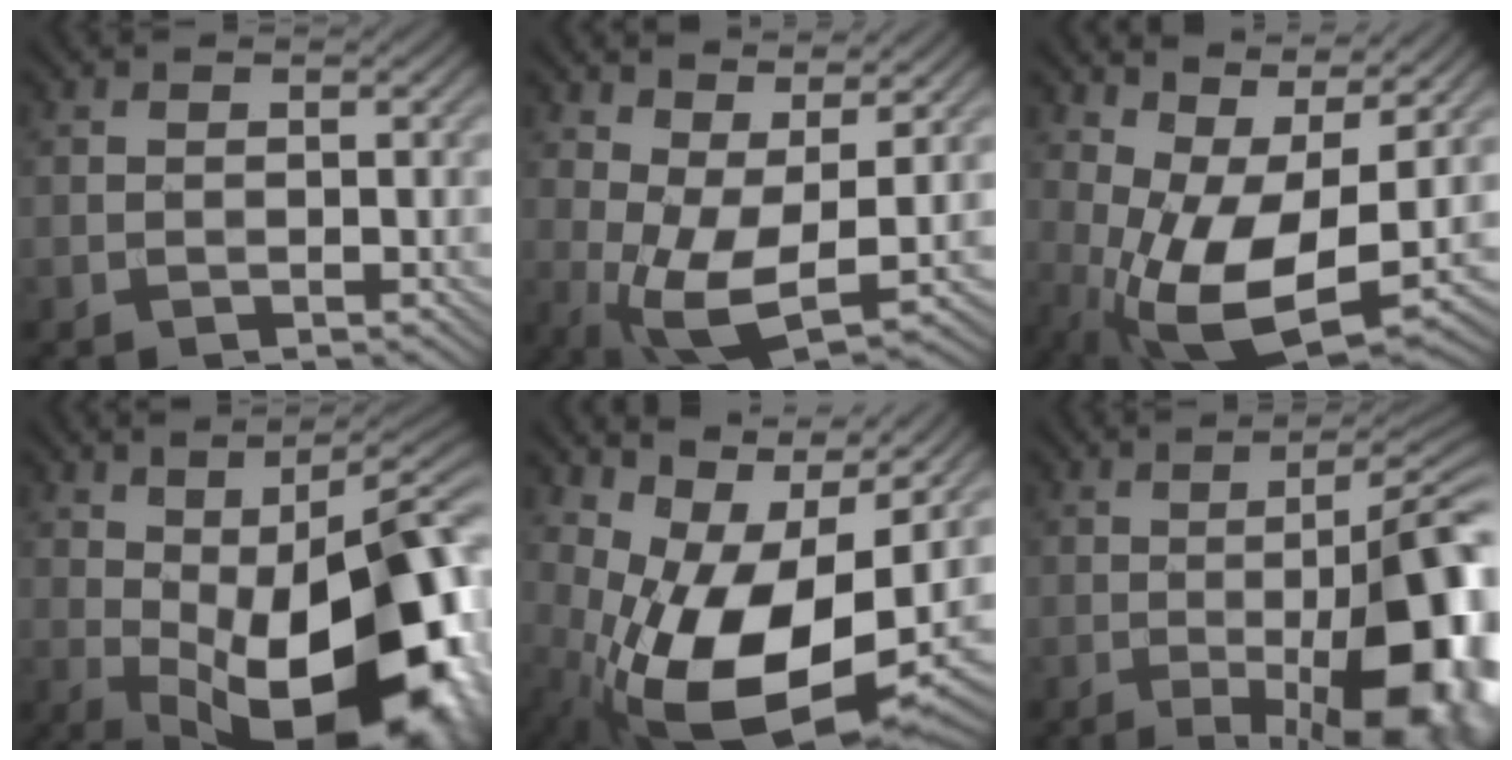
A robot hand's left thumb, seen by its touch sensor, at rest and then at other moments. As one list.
[{"total": 9.5, "force": [1.7, 4.2, 8.3], "torque": [-0.169, -0.003, 0.034]}, {"total": 13.3, "force": [1.3, 6.4, 11.5], "torque": [-0.221, -0.010, 0.037]}, {"total": 21.4, "force": [-3.3, 10.2, 18.6], "torque": [-0.244, -0.004, -0.040]}, {"total": 15.4, "force": [0.2, 8.3, 13.0], "torque": [-0.229, -0.013, 0.020]}, {"total": 17.1, "force": [-4.6, 5.1, 15.7], "torque": [-0.184, 0.010, -0.057]}]